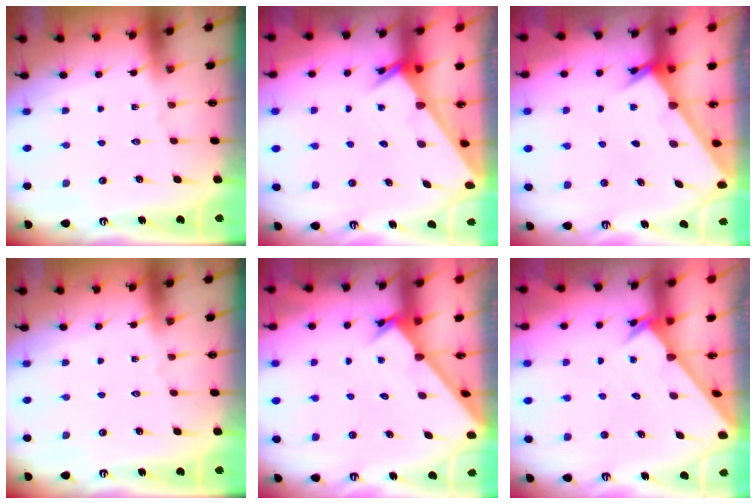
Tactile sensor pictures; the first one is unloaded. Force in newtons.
{"total": 2.1, "press": 2.1, "slide": 0.1}
{"total": 2.2, "press": 2.2, "slide": 0.2}
{"total": 0.0}
{"total": 1.7, "press": 1.7, "slide": 0.1}
{"total": 2.5, "press": 2.5, "slide": 0.2}